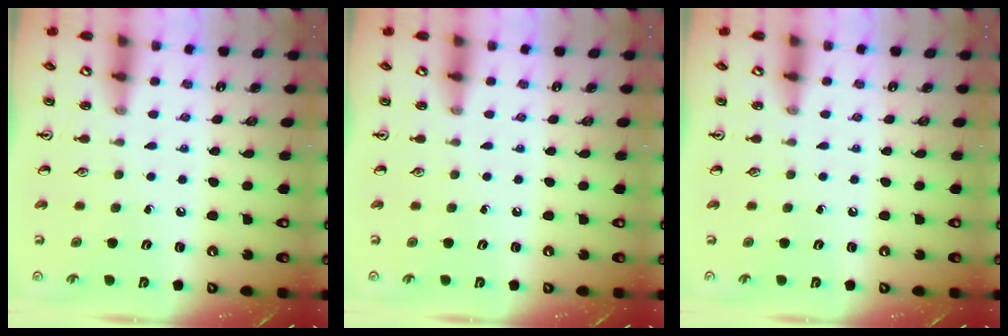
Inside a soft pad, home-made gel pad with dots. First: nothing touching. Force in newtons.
{"total": 0.0}
{"total": 0.0}